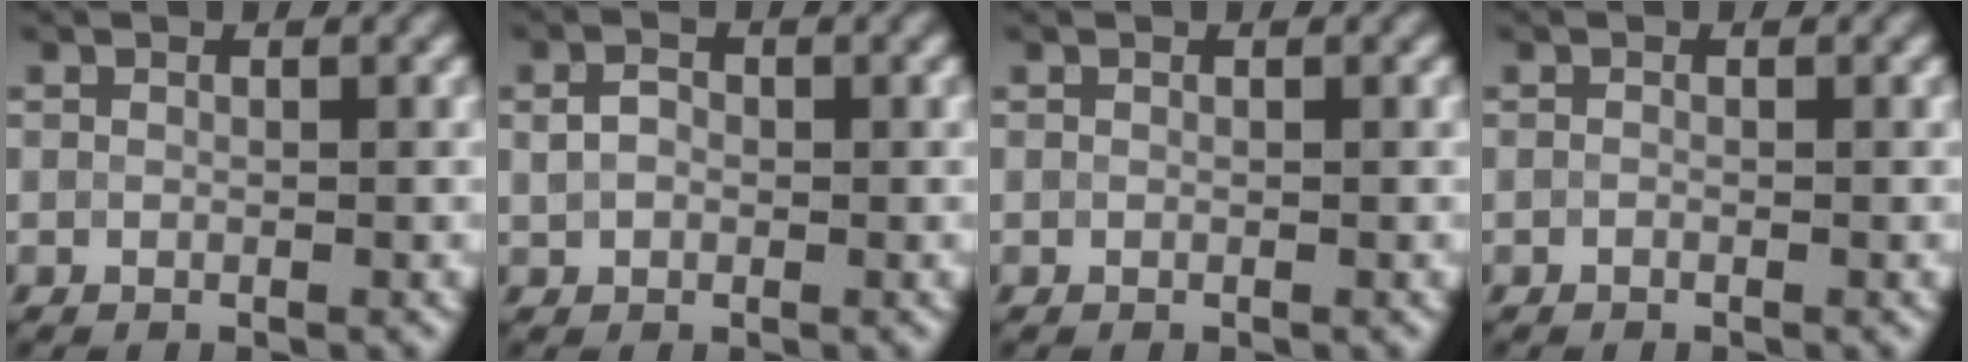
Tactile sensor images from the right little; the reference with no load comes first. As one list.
[{"total": 1.9, "force": [0.3, 1.4, 1.2], "torque": [-0.026, 0.004, 0.002]}, {"total": 0.0}, {"total": 0.0}]